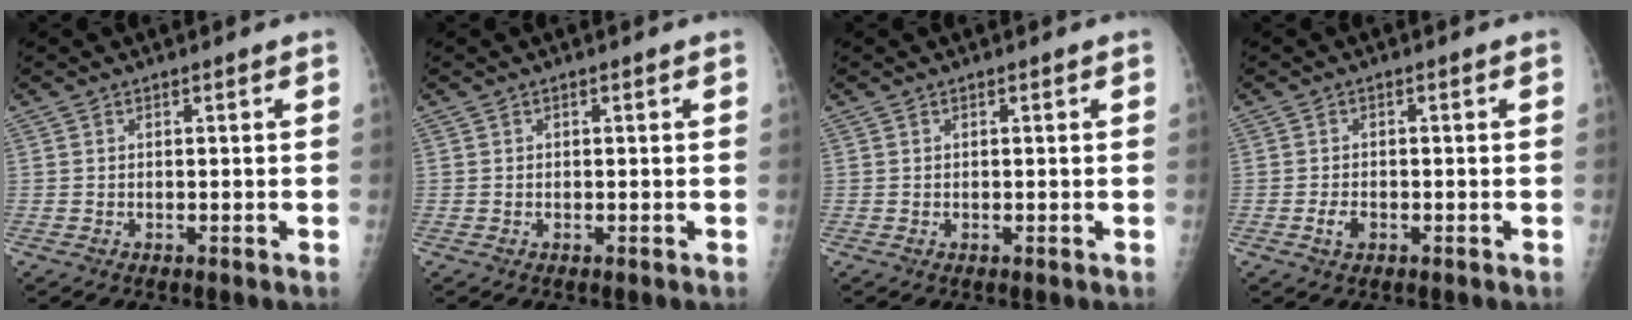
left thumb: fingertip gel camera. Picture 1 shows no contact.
{"total": 0.0}
{"total": 0.0}
{"total": 2.3, "force": [-0.9, 1.4, 1.6], "torque": [-0.030, 0.004, -0.016]}